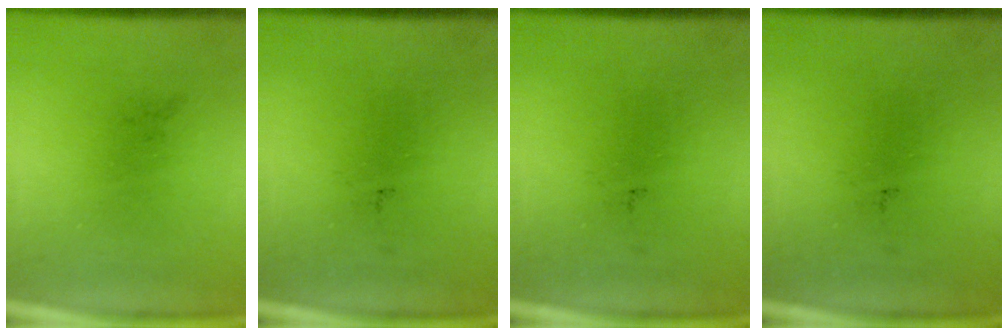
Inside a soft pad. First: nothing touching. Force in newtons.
{"total": 0.0}
{"total": 0.0}
{"total": 0.0}